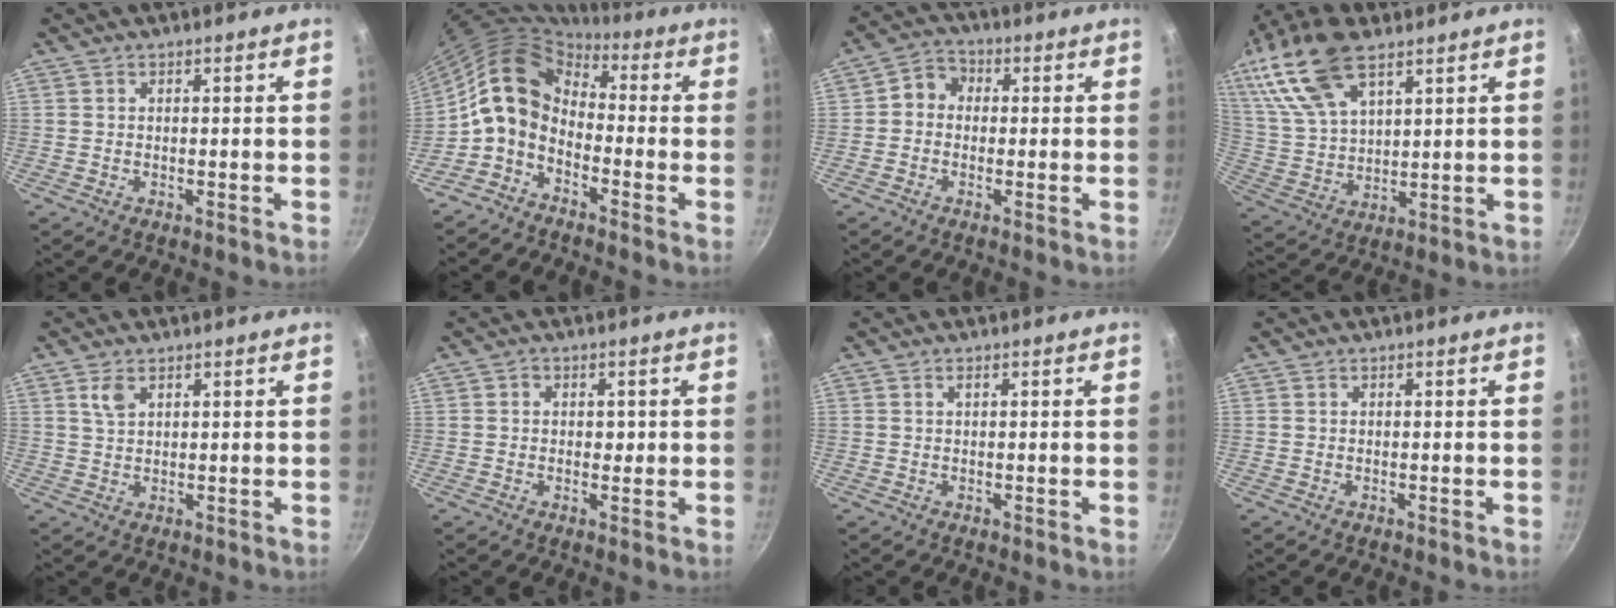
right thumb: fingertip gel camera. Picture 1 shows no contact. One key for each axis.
{"total": 9.7, "fx": -1.9, "fy": 7.0, "fz": 6.4, "tx": -0.100, "ty": 0.042, "tz": -0.056}
{"total": 4.5, "fx": -0.1, "fy": 3.9, "fz": 2.2, "tx": -0.018, "ty": 0.012, "tz": -0.021}
{"total": 16.9, "fx": 9.6, "fy": 7.9, "fz": 11.5, "tx": -0.225, "ty": -0.011, "tz": 0.194}
{"total": 2.9, "fx": 1.5, "fy": 1.6, "fz": 1.9, "tx": -0.034, "ty": -0.006, "tz": 0.032}
{"total": 2.2, "fx": 0.0, "fy": 1.7, "fz": 1.4, "tx": -0.014, "ty": -0.001, "tz": -0.001}
{"total": 0.6, "fx": 0.1, "fy": 0.2, "fz": 0.5, "tx": -0.009, "ty": 0.001, "tz": 0.001}
{"total": 0.0}